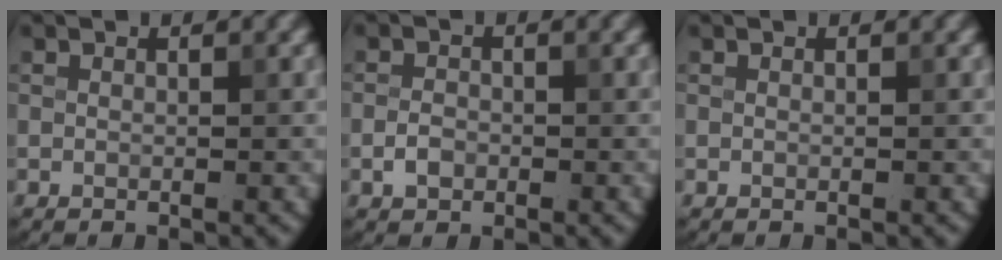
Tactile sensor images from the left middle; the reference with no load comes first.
{"total": 1.6, "force": [-0.6, 1.2, 0.9], "torque": [-0.016, 0.002, -0.015]}
{"total": 0.0}